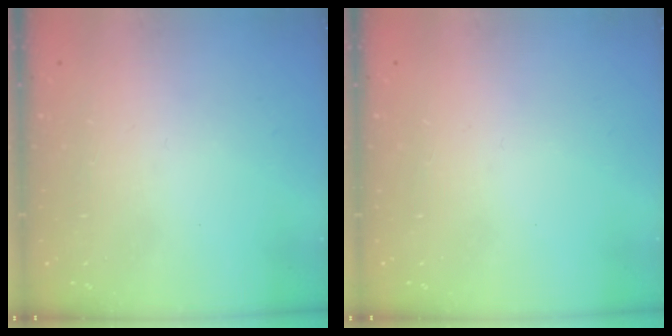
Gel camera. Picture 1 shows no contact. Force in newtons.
{"total": 0.0}